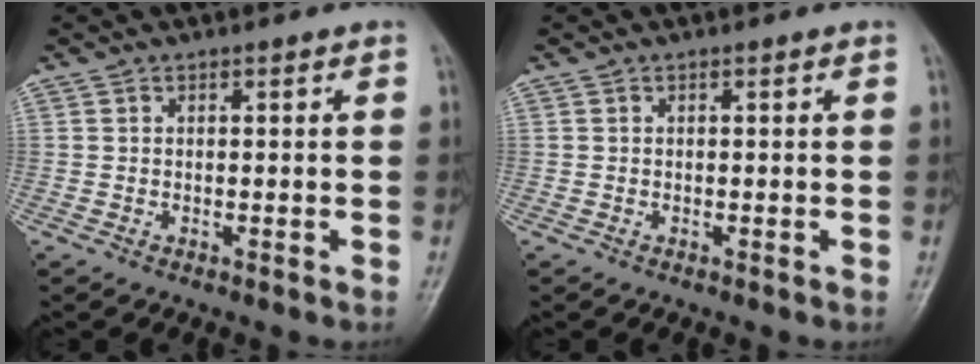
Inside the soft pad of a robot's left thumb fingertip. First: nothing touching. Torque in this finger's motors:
{"motor_torque": [0.00, 0.00, 0.00, 0.00, 0.00]}